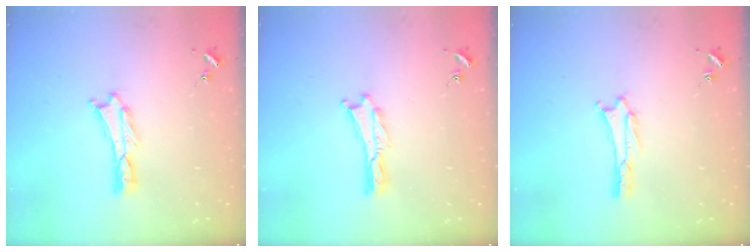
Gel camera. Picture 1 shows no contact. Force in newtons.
{"total": 0.0}
{"total": 1.6, "press": 1.6, "slide": 0.2}